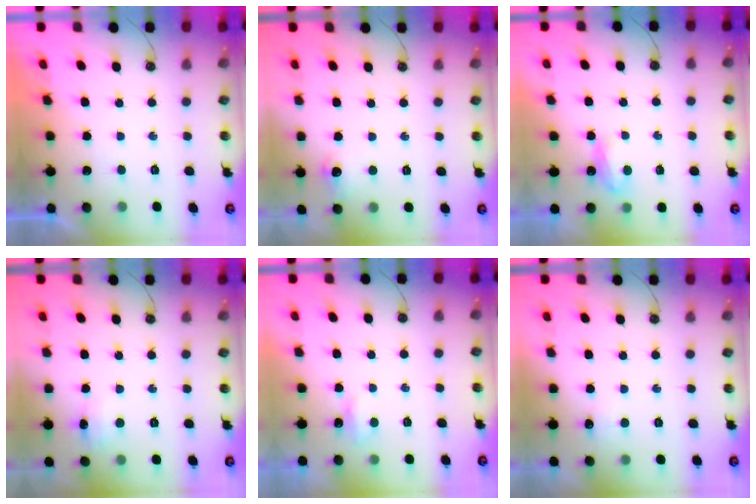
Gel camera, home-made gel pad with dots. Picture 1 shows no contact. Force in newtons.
{"total": 6.3, "press": 6.3, "slide": 0.8}
{"total": 4.4, "press": 4.4, "slide": 0.6}
{"total": 7.1, "press": 7.0, "slide": 0.9}
{"total": 2.9, "press": 2.9, "slide": 0.6}
{"total": 4.7, "press": 3.9, "slide": 2.5}